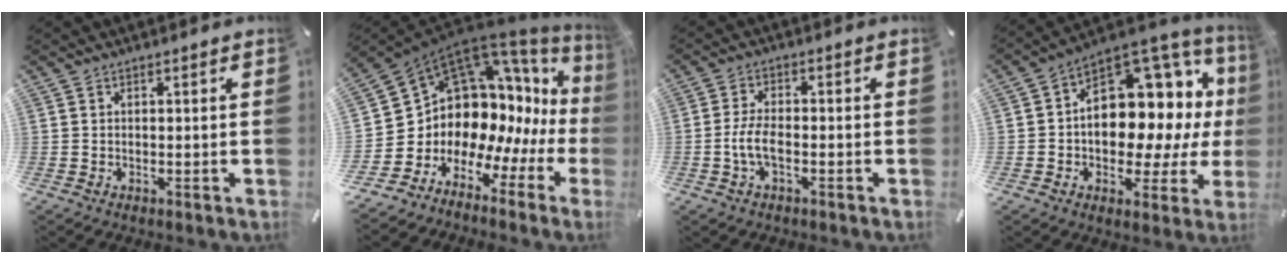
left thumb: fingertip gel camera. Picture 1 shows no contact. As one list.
[{"total": 11.8, "force": [4.1, 9.7, 5.5], "torque": [-0.114, -0.095, 0.091]}, {"total": 5.6, "force": [-1.7, 2.5, 4.7], "torque": [-0.106, 0.003, -0.035]}, {"total": 14.0, "force": [2.4, 10.4, 9.1], "torque": [-0.114, -0.051, 0.043]}]